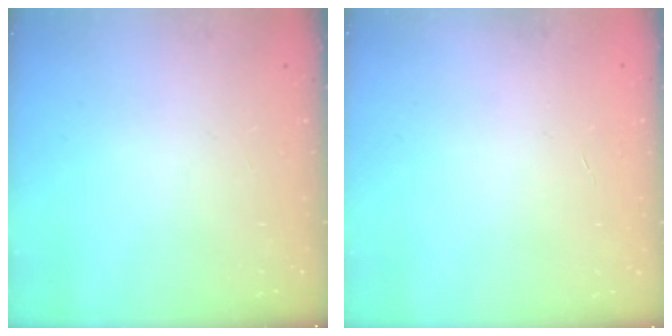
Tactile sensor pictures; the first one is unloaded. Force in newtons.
{"total": 0.5, "press": 0.5, "slide": 0.1}